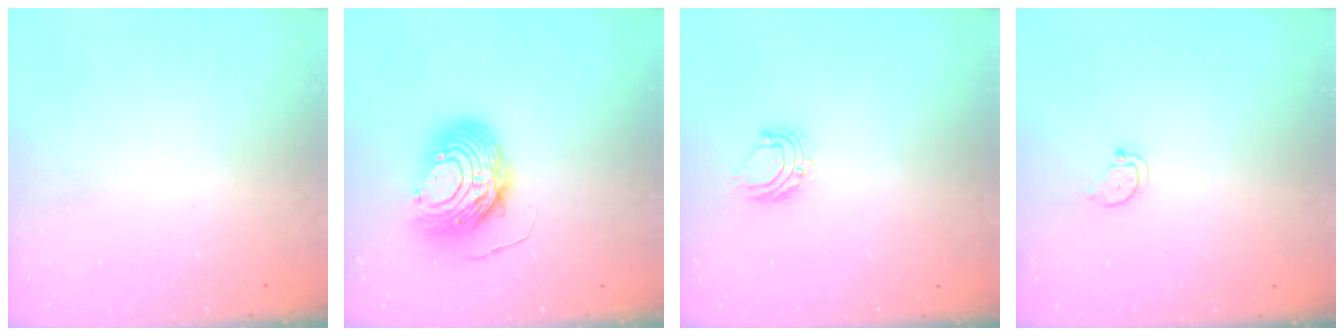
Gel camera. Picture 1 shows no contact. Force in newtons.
{"total": 11.5, "press": 11.5, "slide": 1.1}
{"total": 4.9, "press": 4.9, "slide": 0.4}
{"total": 2.4, "press": 2.4, "slide": 0.2}